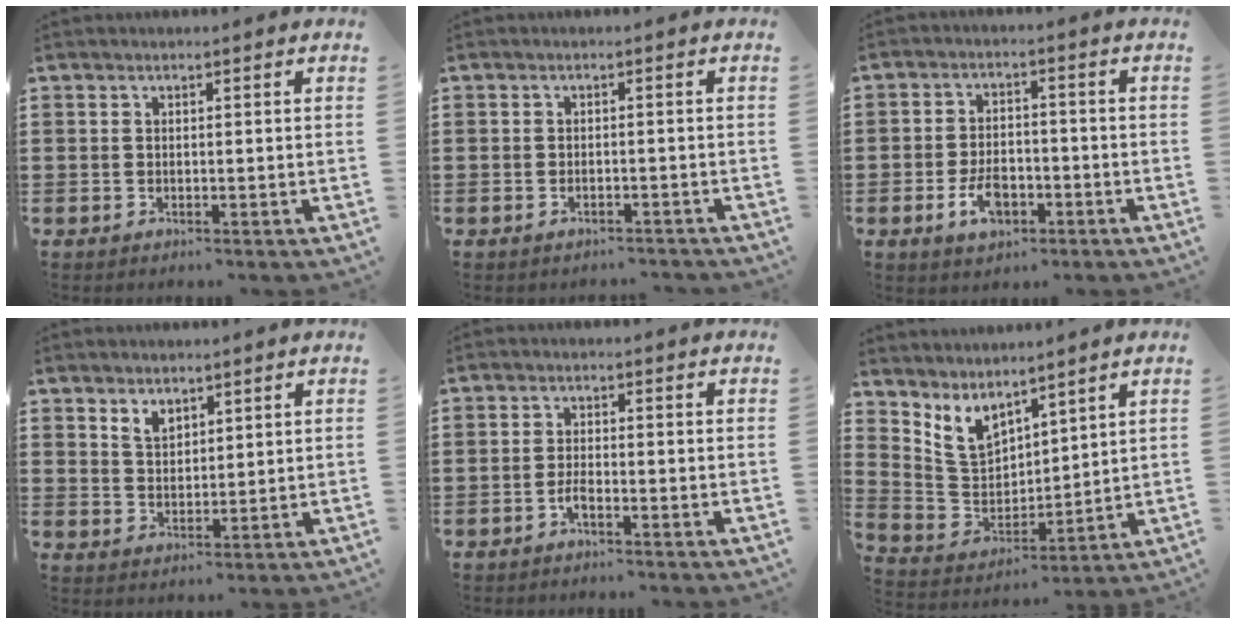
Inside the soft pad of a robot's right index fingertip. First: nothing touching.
{"total": 1.1, "force": [-0.9, 0.4, 0.4], "torque": [-0.012, -0.002, -0.018]}
{"total": 5.5, "force": [-2.4, 3.1, 3.8], "torque": [-0.069, 0.003, -0.047]}
{"total": 3.1, "force": [2.4, 1.8, 0.9], "torque": [-0.024, 0.005, 0.046]}
{"total": 2.1, "force": [-1.2, 0.5, 1.6], "torque": [-0.038, -0.003, -0.025]}
{"total": 7.0, "force": [4.9, 4.2, 2.7], "torque": [-0.083, -0.022, 0.094]}